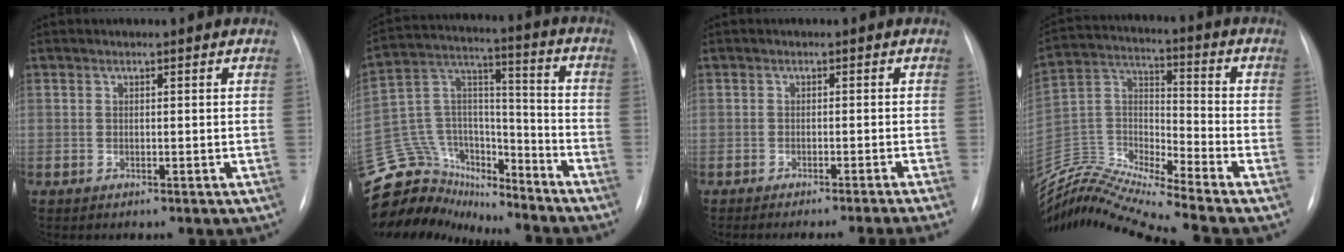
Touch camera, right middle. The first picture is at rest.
{"total": 19.2, "force": [-17.7, 6.5, 3.8], "torque": [-0.077, 0.070, -0.292]}
{"total": 8.1, "force": [-7.0, -2.2, 3.4], "torque": [-0.008, -0.019, -0.088]}
{"total": 14.7, "force": [-13.7, -2.2, 4.7], "torque": [-0.092, 0.016, -0.260]}